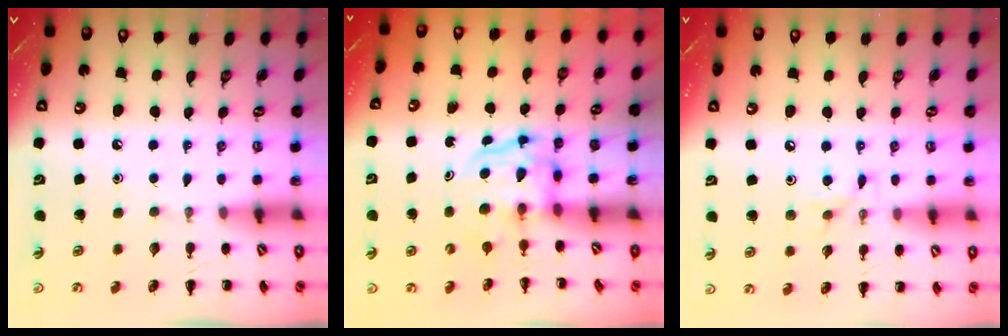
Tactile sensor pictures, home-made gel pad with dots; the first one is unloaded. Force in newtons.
{"total": 4.0, "press": 4.0, "slide": 0.4}
{"total": 5.2, "press": 5.1, "slide": 1.2}